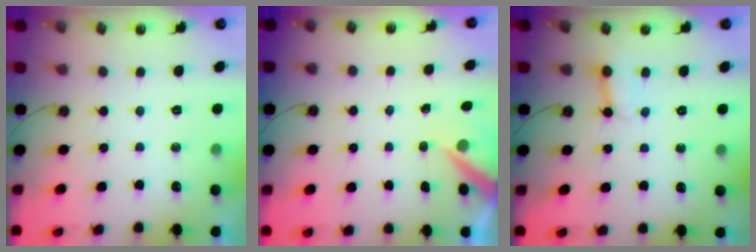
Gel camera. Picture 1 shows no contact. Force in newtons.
{"total": 5.3, "press": 5.3, "slide": 0.5}
{"total": 3.1, "press": 3.0, "slide": 0.4}